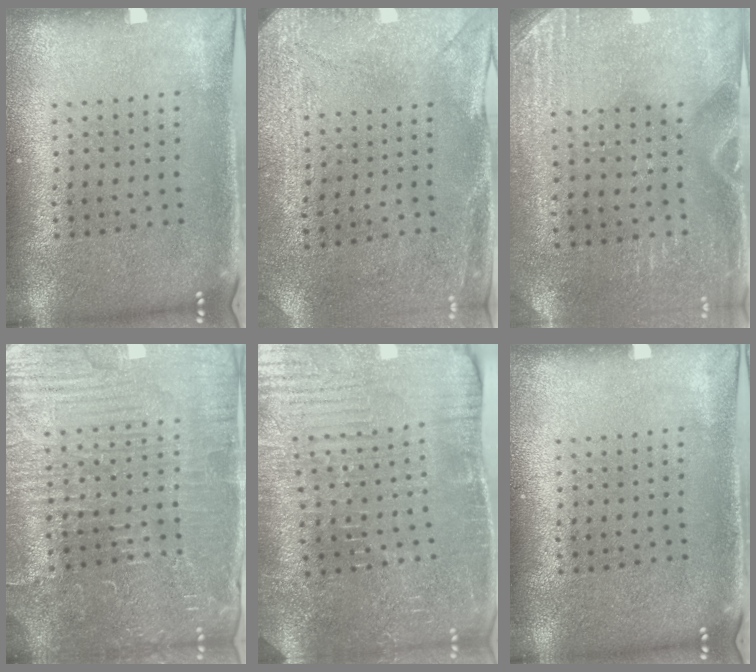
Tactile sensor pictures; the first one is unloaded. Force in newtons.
{"total": 3.0, "press": 2.3, "slide": 1.9}
{"total": 2.8, "press": 2.5, "slide": 1.3}
{"total": 5.2, "press": 4.9, "slide": 1.6}
{"total": 4.2, "press": 4.2, "slide": 0.4}
{"total": 0.0}